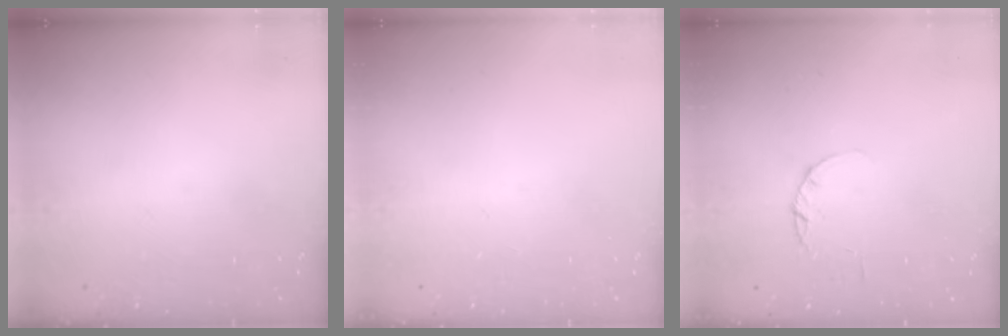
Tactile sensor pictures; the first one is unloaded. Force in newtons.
{"total": 0.0}
{"total": 2.2, "press": 2.2, "slide": 0.4}